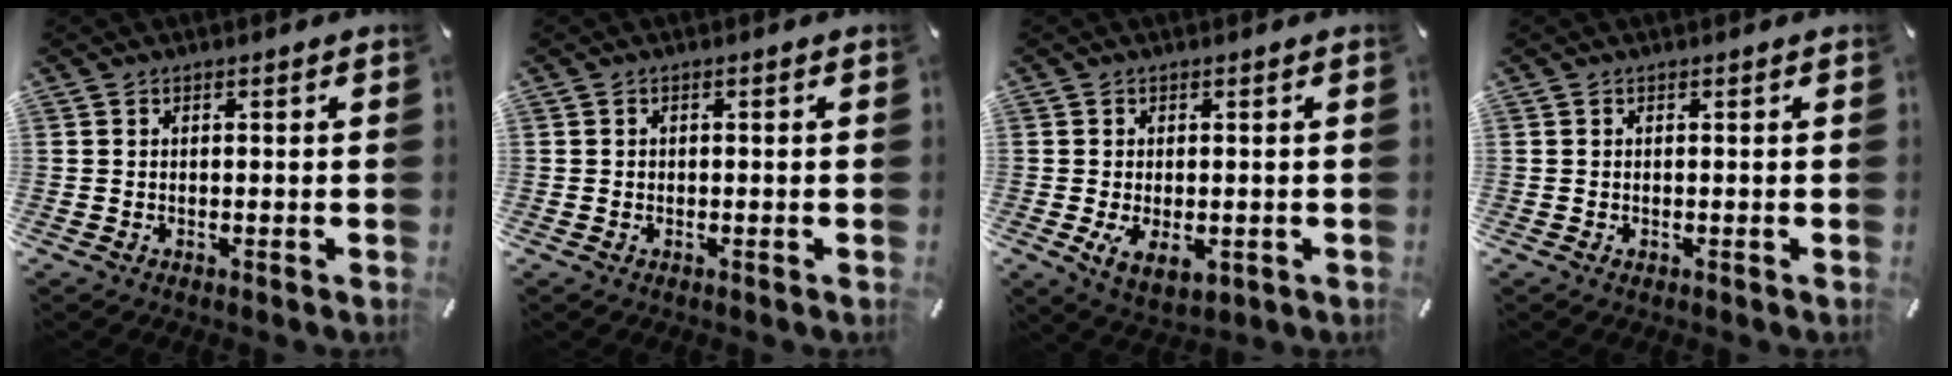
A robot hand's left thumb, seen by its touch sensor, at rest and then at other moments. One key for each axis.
{"total": 0.6, "fx": -0.1, "fy": 0.5, "fz": 0.1, "tx": -0.004, "ty": 0.004, "tz": -0.004}
{"total": 5.4, "fx": -1.1, "fy": 3.2, "fz": 4.2, "tx": -0.086, "ty": -0.007, "tz": -0.021}
{"total": 0.0}